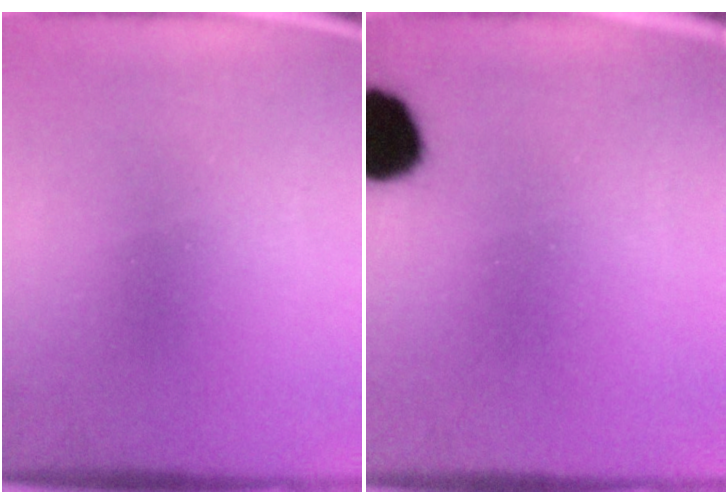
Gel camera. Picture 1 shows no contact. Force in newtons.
{"total": 11.7}